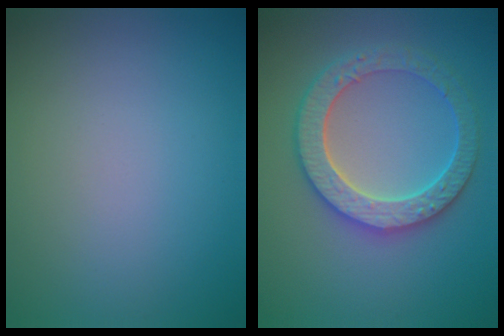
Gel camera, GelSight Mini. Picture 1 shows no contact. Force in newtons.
{"total": 4.3, "press": 4.2, "slide": 1.1}